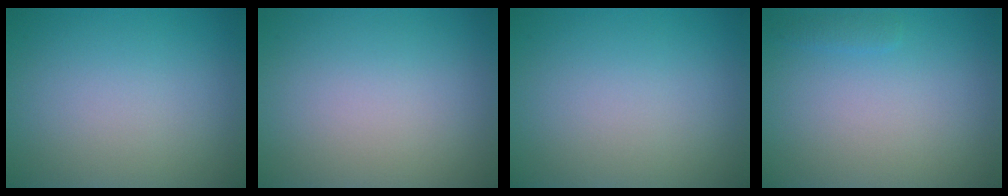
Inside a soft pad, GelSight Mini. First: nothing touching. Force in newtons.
{"total": 0.0}
{"total": 0.0}
{"total": 0.7, "press": 0.7, "slide": 0.1}